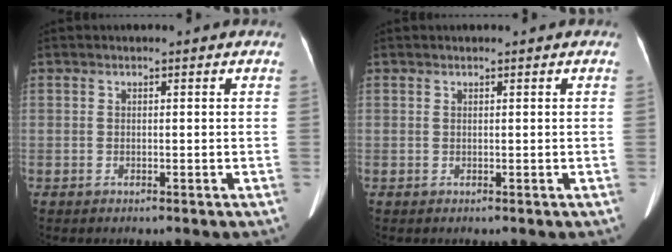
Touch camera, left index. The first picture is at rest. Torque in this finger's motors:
{"motor_torque": [0.09, 0.07, -0.08, -0.01]}